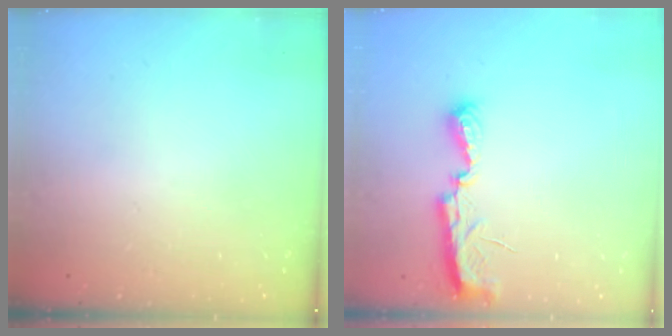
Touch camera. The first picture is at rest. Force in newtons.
{"total": 7.0, "press": 7.0, "slide": 0.6}